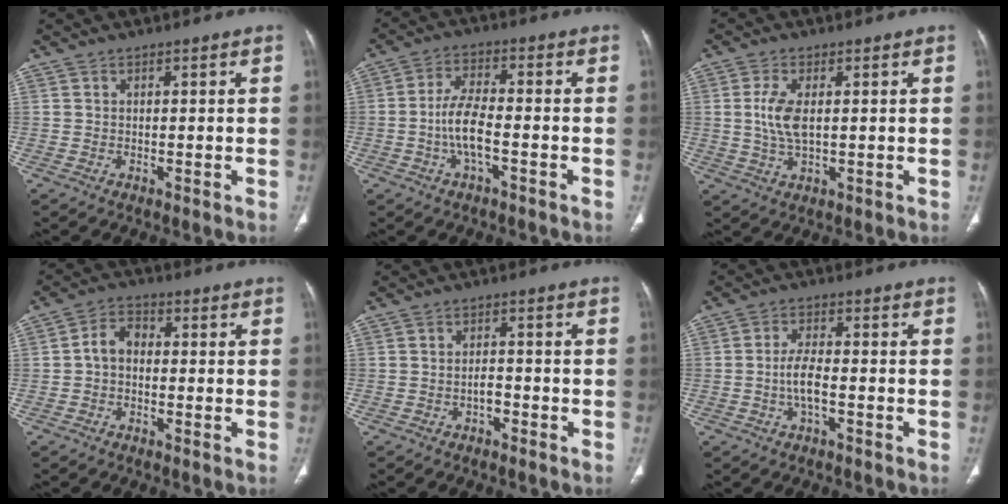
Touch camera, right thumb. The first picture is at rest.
{"total": 6.6, "force": [-2.1, 2.7, 5.7], "torque": [-0.117, 0.023, -0.040]}
{"total": 6.0, "force": [0.7, 2.7, 5.3], "torque": [-0.120, -0.004, 0.015]}
{"total": 4.5, "force": [-0.6, 3.2, 3.1], "torque": [-0.045, 0.018, -0.022]}
{"total": 2.4, "force": [-1.5, 1.5, 1.0], "torque": [-0.010, 0.018, -0.022]}
{"total": 4.2, "force": [-1.5, 1.8, 3.5], "torque": [-0.070, 0.019, -0.028]}